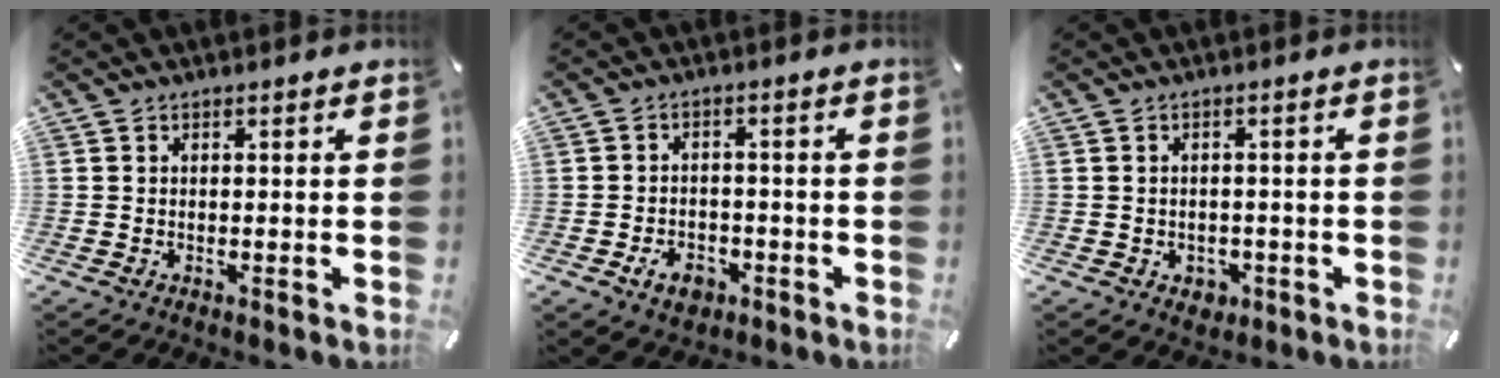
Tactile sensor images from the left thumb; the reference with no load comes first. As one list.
[{"total": 5.3, "force": [-2.5, 3.8, 2.7], "torque": [-0.053, 0.010, -0.045]}, {"total": 2.6, "force": [-0.8, 2.3, 1.0], "torque": [-0.011, 0.001, -0.018]}]